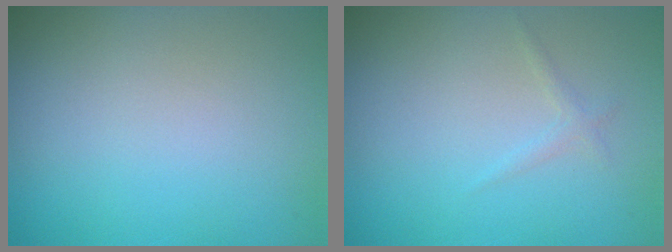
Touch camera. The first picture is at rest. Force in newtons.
{"total": 0.8, "press": 0.8, "slide": 0.1}